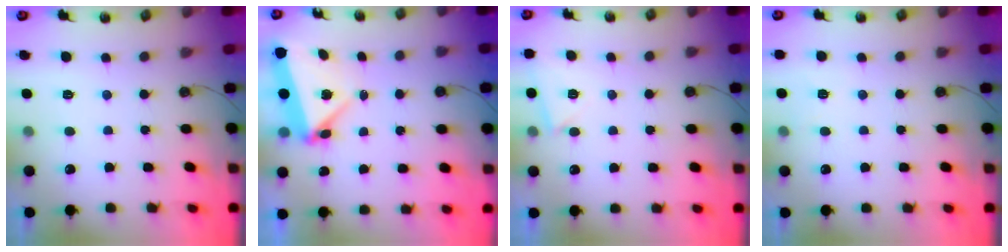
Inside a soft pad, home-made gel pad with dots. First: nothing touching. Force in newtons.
{"total": 5.9, "press": 5.8, "slide": 1.0}
{"total": 5.2, "press": 4.8, "slide": 1.8}
{"total": 3.1, "press": 2.9, "slide": 1.2}